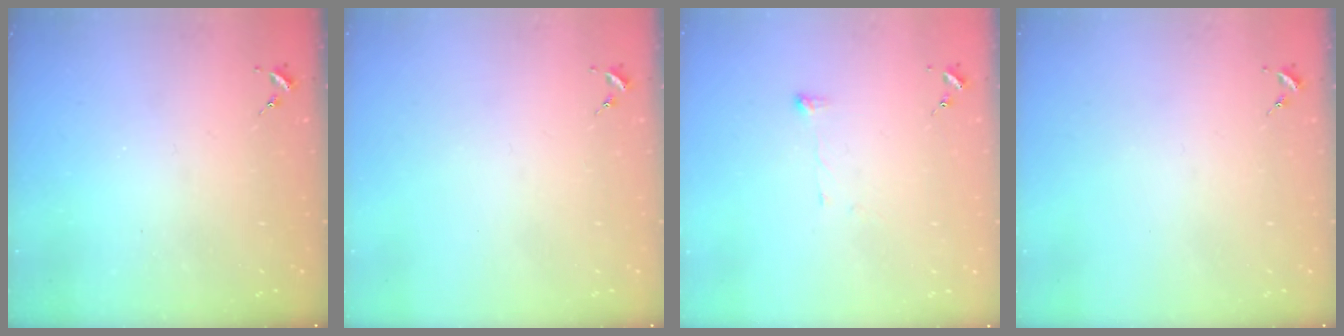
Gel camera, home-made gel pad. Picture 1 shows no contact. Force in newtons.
{"total": 0.0}
{"total": 4.3, "press": 4.2, "slide": 0.5}
{"total": 0.0}